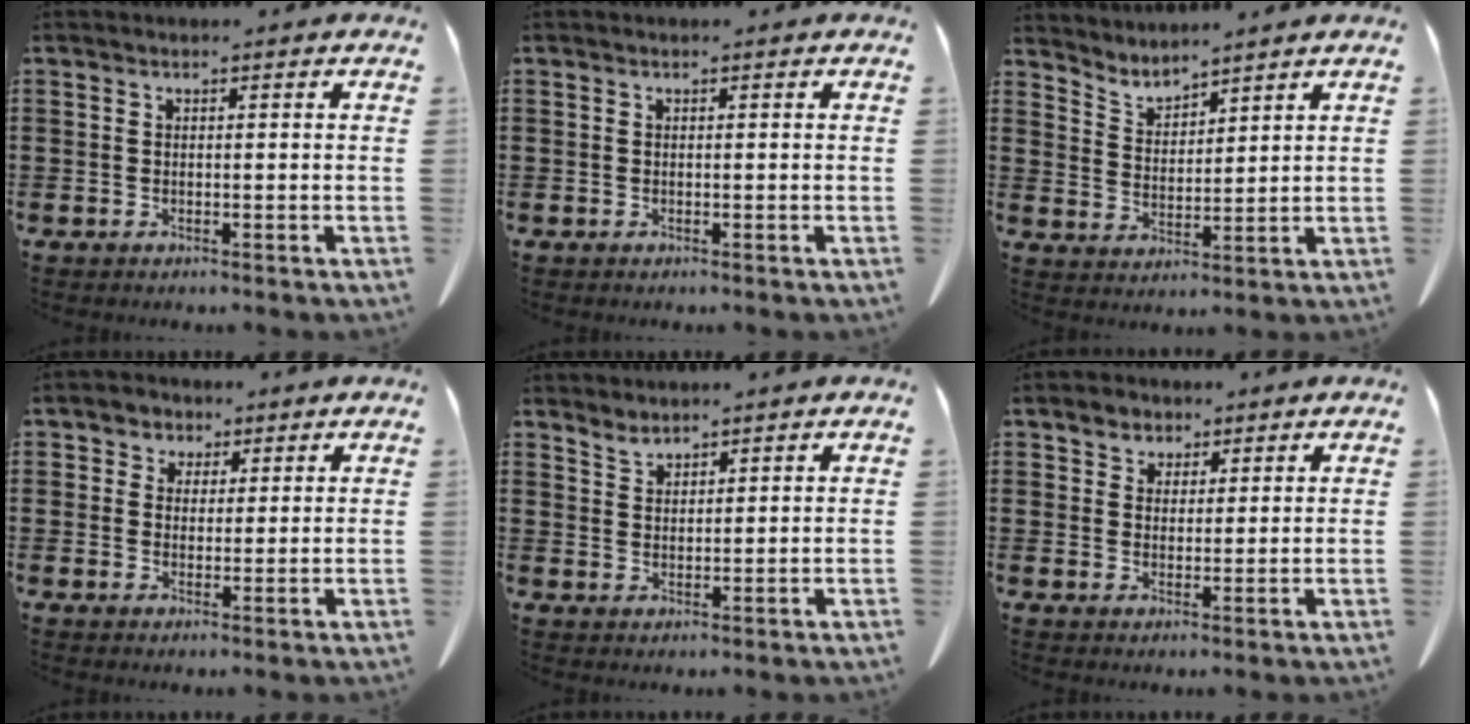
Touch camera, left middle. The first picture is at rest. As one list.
[{"total": 0.0}, {"total": 3.6, "force": [3.5, 0.6, 0.1], "torque": [-0.017, -0.018, 0.064]}, {"total": 2.9, "force": [1.9, 2.3, 0.1], "torque": [-0.016, 0.011, 0.035]}, {"total": 2.2, "force": [2.1, 0.4, 0.1], "torque": [-0.009, -0.006, 0.043]}, {"total": 3.2, "force": [2.4, 2.1, 0.4], "torque": [-0.012, 0.006, 0.044]}]